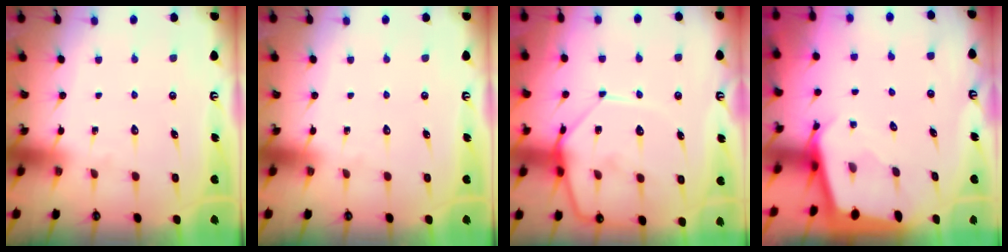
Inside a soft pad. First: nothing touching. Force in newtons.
{"total": 0.0}
{"total": 11.2, "press": 11.1, "slide": 1.0}
{"total": 2.3, "press": 2.3, "slide": 0.1}